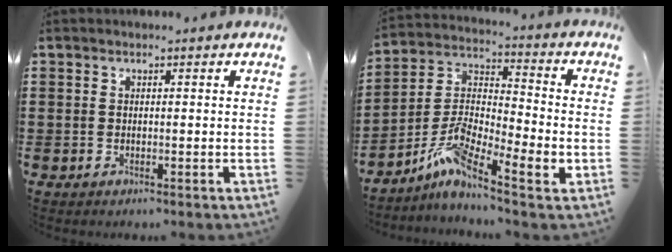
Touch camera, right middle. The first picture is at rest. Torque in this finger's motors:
{"motor_torque": [0.45, -0.53, 0.45, 0.18]}